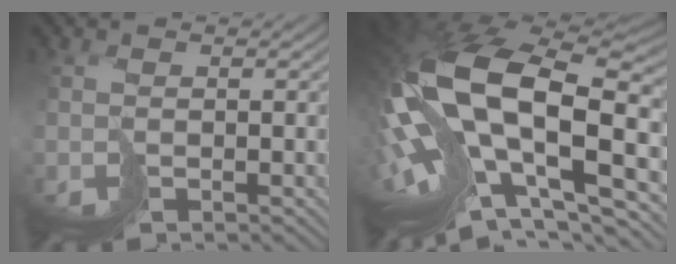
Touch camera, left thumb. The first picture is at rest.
{"total": 20.2, "force": [-1.2, 11.5, 16.5], "torque": [-0.352, -0.026, -0.016]}